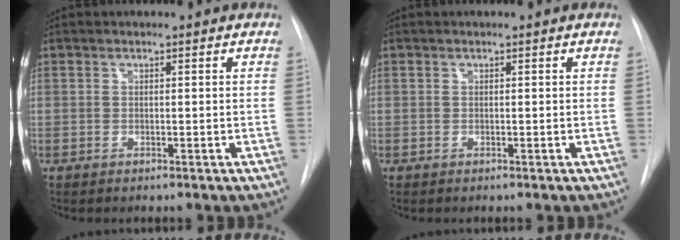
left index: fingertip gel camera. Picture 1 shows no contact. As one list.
[{"total": 0.0}]